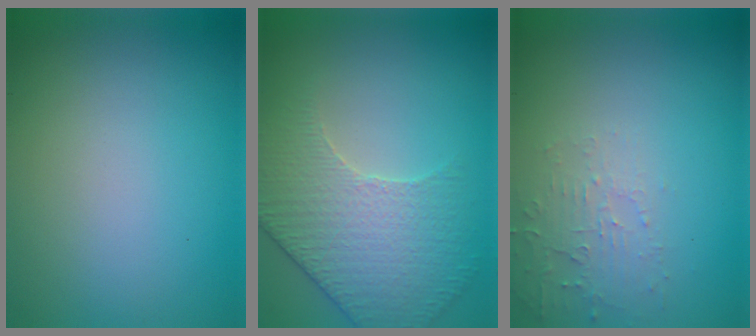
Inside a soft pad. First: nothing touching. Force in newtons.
{"total": 4.3, "press": 4.2, "slide": 0.9}
{"total": 2.4, "press": 2.3, "slide": 0.6}